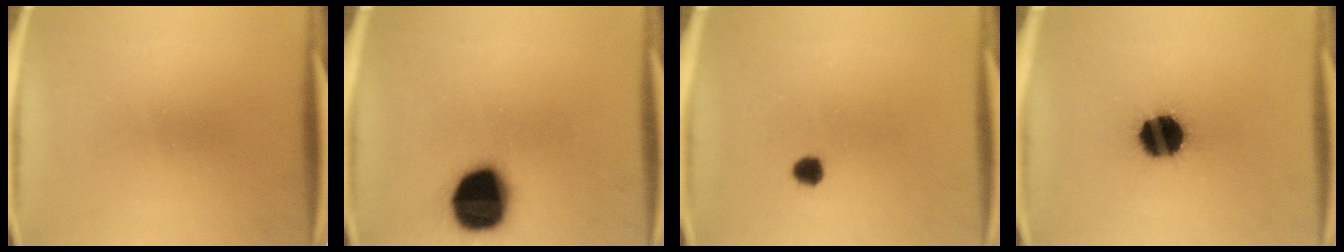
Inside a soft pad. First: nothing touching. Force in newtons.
{"total": 19.4}
{"total": 2.4}
{"total": 14.4}